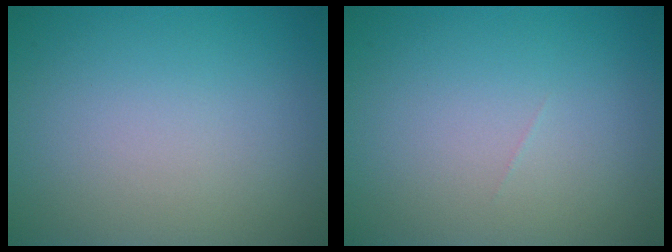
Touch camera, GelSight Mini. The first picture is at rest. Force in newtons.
{"total": 0.0}